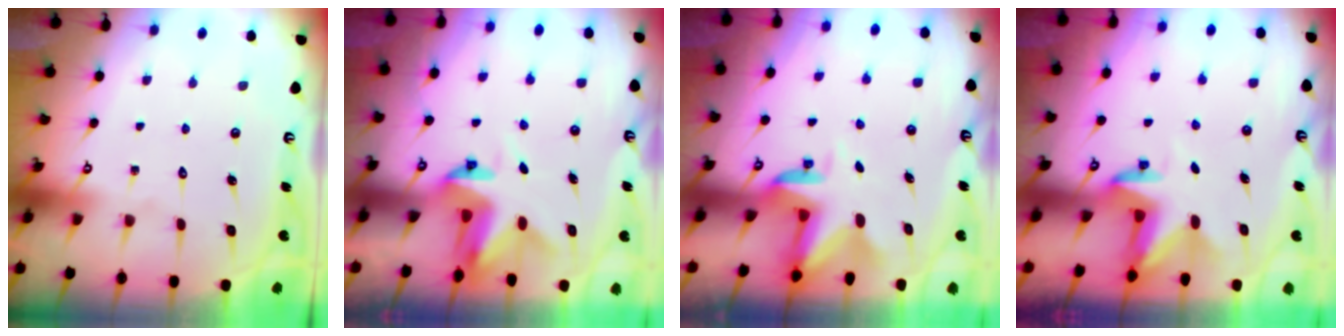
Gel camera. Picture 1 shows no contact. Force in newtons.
{"total": 3.9, "press": 3.9, "slide": 0.1}
{"total": 3.1, "press": 3.0, "slide": 0.5}
{"total": 2.9, "press": 2.9, "slide": 0.1}